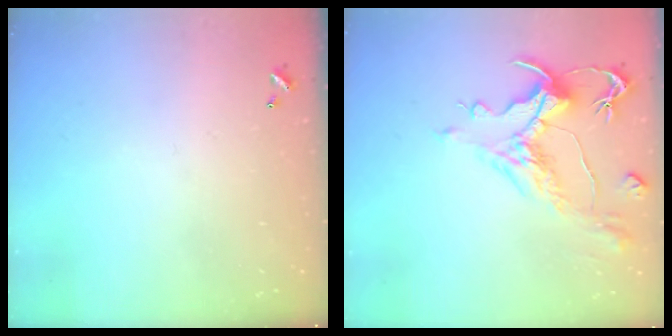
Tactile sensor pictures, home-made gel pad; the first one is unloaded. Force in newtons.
{"total": 1.8, "press": 1.2, "slide": 1.4}